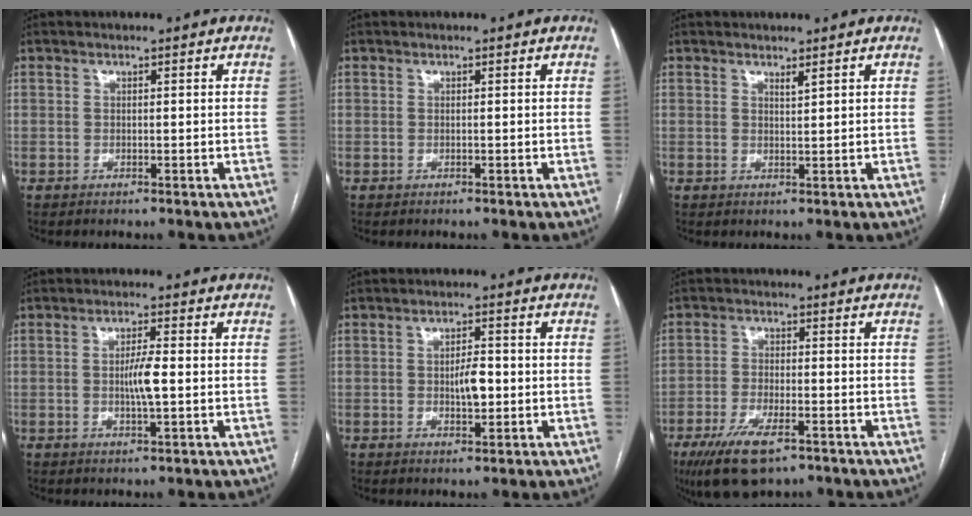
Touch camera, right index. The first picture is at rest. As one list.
[{"total": 0.0}, {"total": 0.9, "force": [0.8, -0.2, 0.5], "torque": [-0.012, -0.008, 0.014]}, {"total": 4.1, "force": [-0.3, 0.4, 4.1], "torque": [-0.075, -0.002, -0.005]}, {"total": 4.0, "force": [-0.3, 1.5, 3.7], "torque": [-0.059, 0.002, -0.002]}, {"total": 9.3, "force": [-5.6, 3.1, 6.7], "torque": [-0.126, -0.015, -0.092]}]